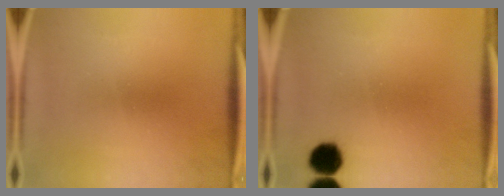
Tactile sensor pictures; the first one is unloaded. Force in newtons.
{"total": 5.7}